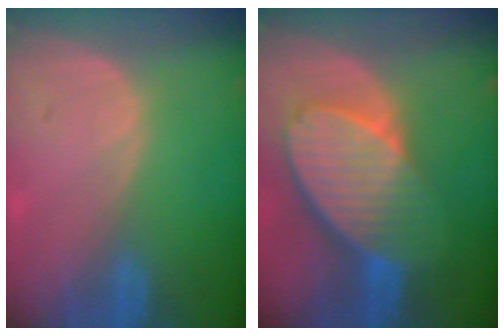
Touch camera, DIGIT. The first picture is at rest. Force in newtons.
{"total": 10.3, "press": 9.0, "slide": 5.0}